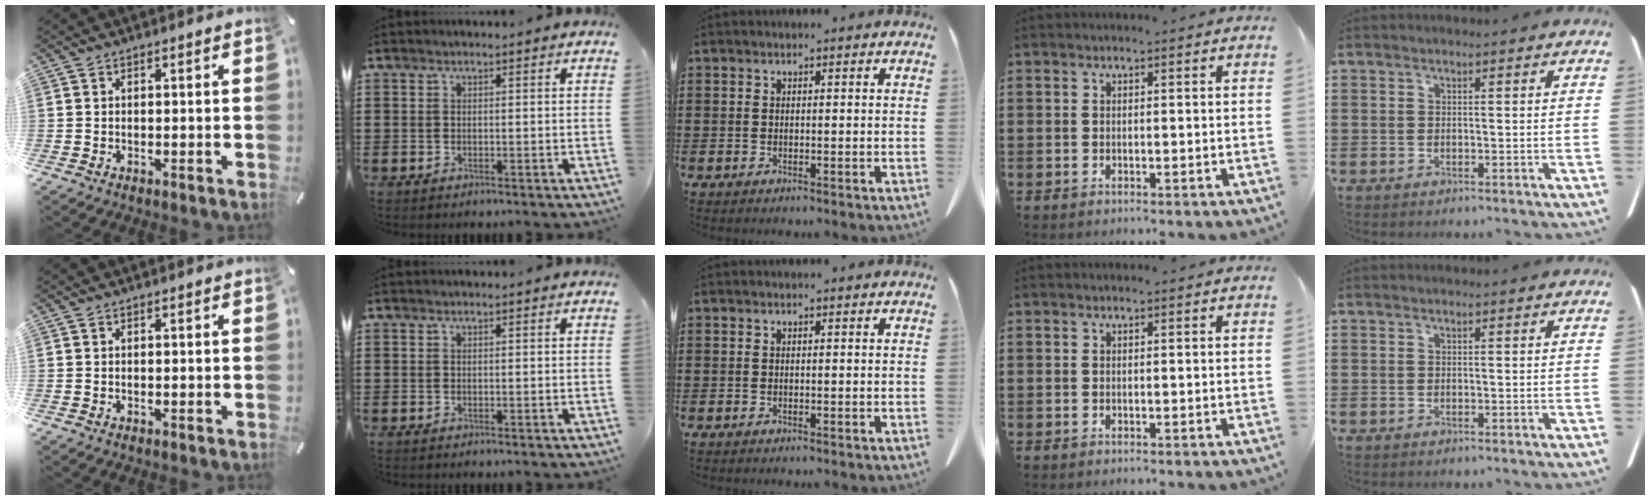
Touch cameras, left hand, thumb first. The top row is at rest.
{}